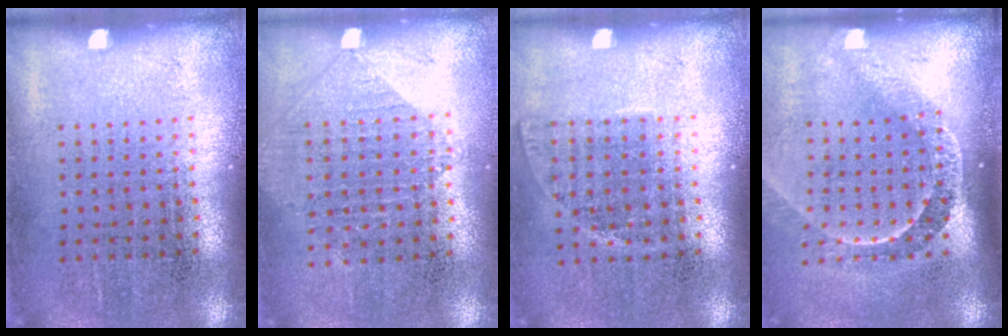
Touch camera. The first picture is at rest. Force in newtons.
{"total": 0.9, "press": 0.9, "slide": 0.3}
{"total": 1.0, "press": 0.9, "slide": 0.5}
{"total": 2.1, "press": 1.5, "slide": 1.5}